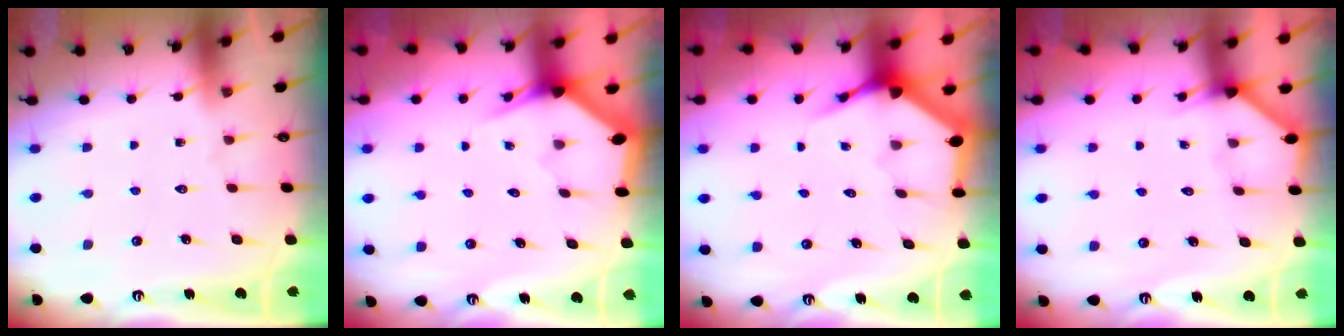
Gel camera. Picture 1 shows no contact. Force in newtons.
{"total": 3.0, "press": 3.0, "slide": 0.1}
{"total": 3.9, "press": 3.8, "slide": 0.5}
{"total": 2.2, "press": 2.2, "slide": 0.2}